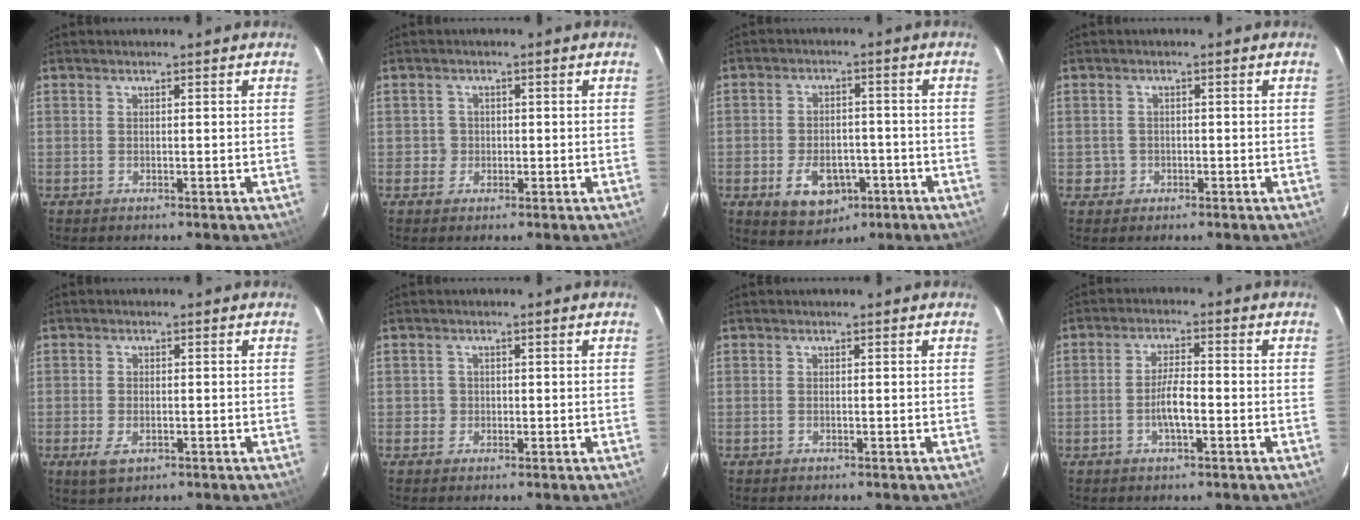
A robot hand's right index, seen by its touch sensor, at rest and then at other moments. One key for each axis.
{"total": 2.0, "fx": -0.4, "fy": 2.0, "fz": -0.1, "tx": 0.005, "ty": 0.010, "tz": -0.005}
{"total": 9.5, "fx": -4.2, "fy": 6.5, "fz": 5.5, "tx": -0.117, "ty": 0.002, "tz": -0.050}
{"total": 2.1, "fx": -0.6, "fy": 2.0, "fz": -0.1, "tx": 0.006, "ty": 0.013, "tz": -0.003}
{"total": 3.7, "fx": -1.6, "fy": 2.0, "fz": 2.6, "tx": -0.056, "ty": -0.010, "tz": -0.025}
{"total": 1.7, "fx": -0.4, "fy": 1.6, "fz": -0.1, "tx": 0.003, "ty": 0.005, "tz": -0.004}
{"total": 0.0}
{"total": 4.8, "fx": -1.6, "fy": 1.2, "fz": 4.3, "tx": -0.087, "ty": 0.006, "tz": -0.027}